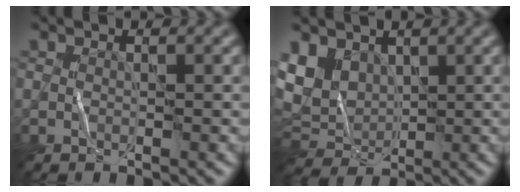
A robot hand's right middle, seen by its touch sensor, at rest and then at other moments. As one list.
[{"total": 5.4, "force": [1.9, 4.1, 3.0], "torque": [-0.071, -0.003, 0.036]}]